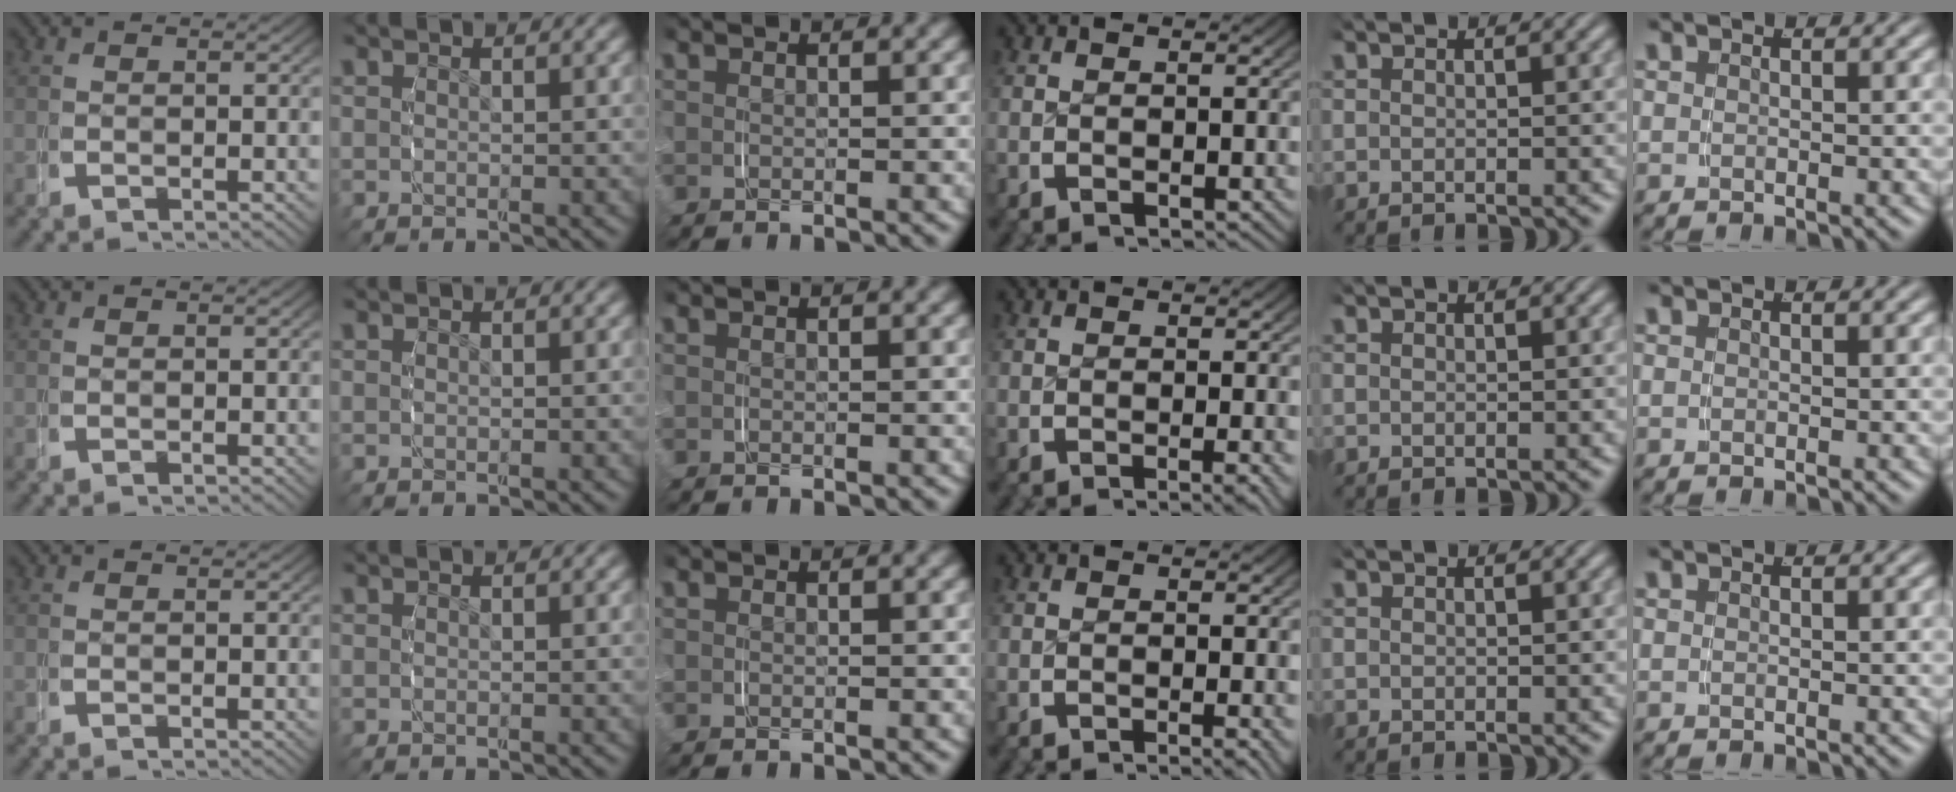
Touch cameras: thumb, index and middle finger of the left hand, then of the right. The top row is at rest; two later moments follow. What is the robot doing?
{"motion": "grasp_and_lifting", "object": "key"}